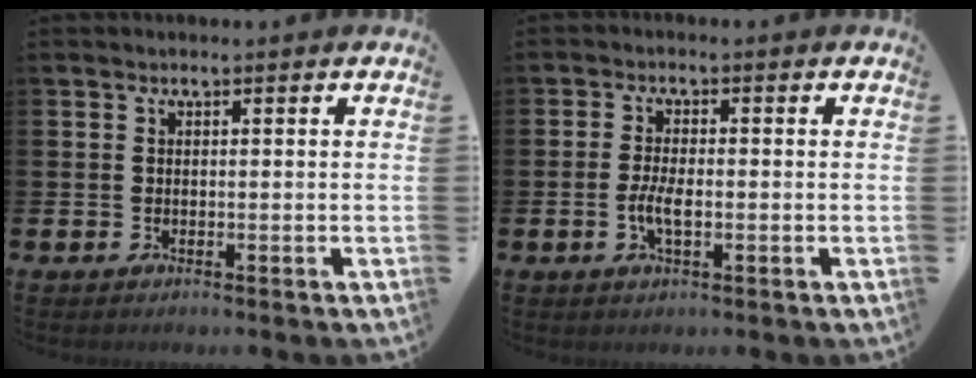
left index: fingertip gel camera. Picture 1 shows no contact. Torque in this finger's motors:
{"motor_torque": [0.75, 0.18, 0.15, 0.11]}